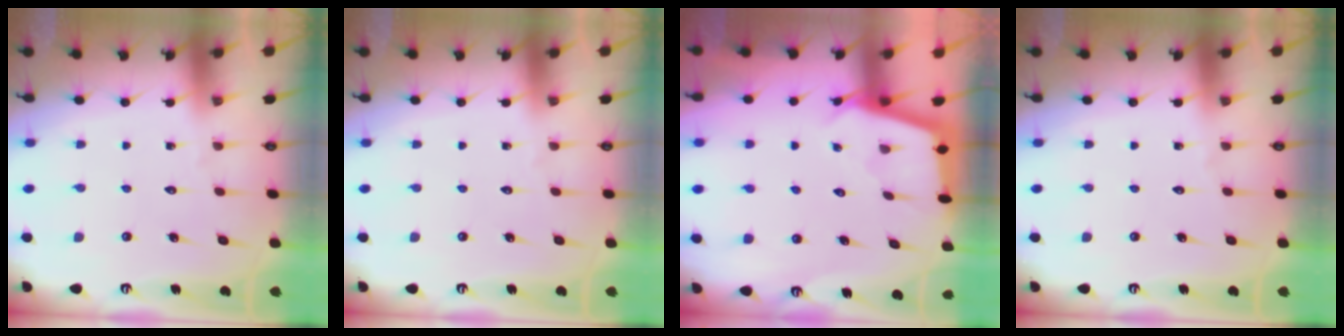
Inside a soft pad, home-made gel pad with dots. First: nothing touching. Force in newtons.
{"total": 0.0}
{"total": 2.9, "press": 2.9, "slide": 0.3}
{"total": 0.0}